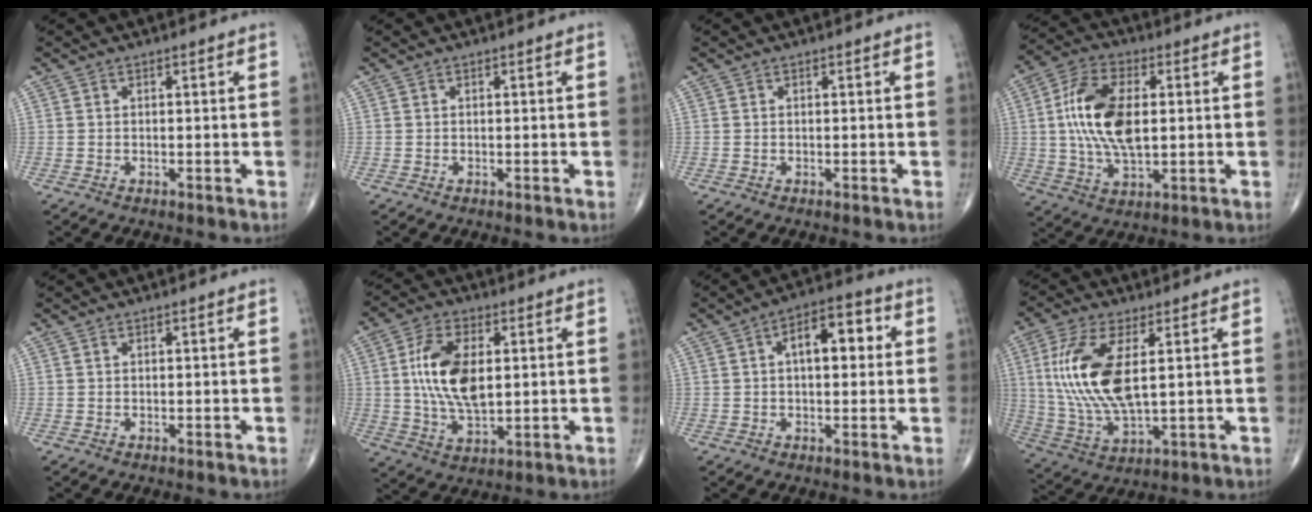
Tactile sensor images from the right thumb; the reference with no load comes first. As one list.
[{"total": 0.0}, {"total": 0.0}, {"total": 14.6, "force": [1.5, 7.5, 12.5], "torque": [-0.243, 0.003, 0.027]}, {"total": 0.0}, {"total": 13.0, "force": [1.8, 6.7, 11.0], "torque": [-0.206, -0.007, 0.037]}, {"total": 9.2, "force": [1.9, 4.6, 7.8], "torque": [-0.096, 0.021, 0.020]}, {"total": 15.4, "force": [2.9, 6.2, 13.8], "torque": [-0.303, -0.015, 0.066]}]